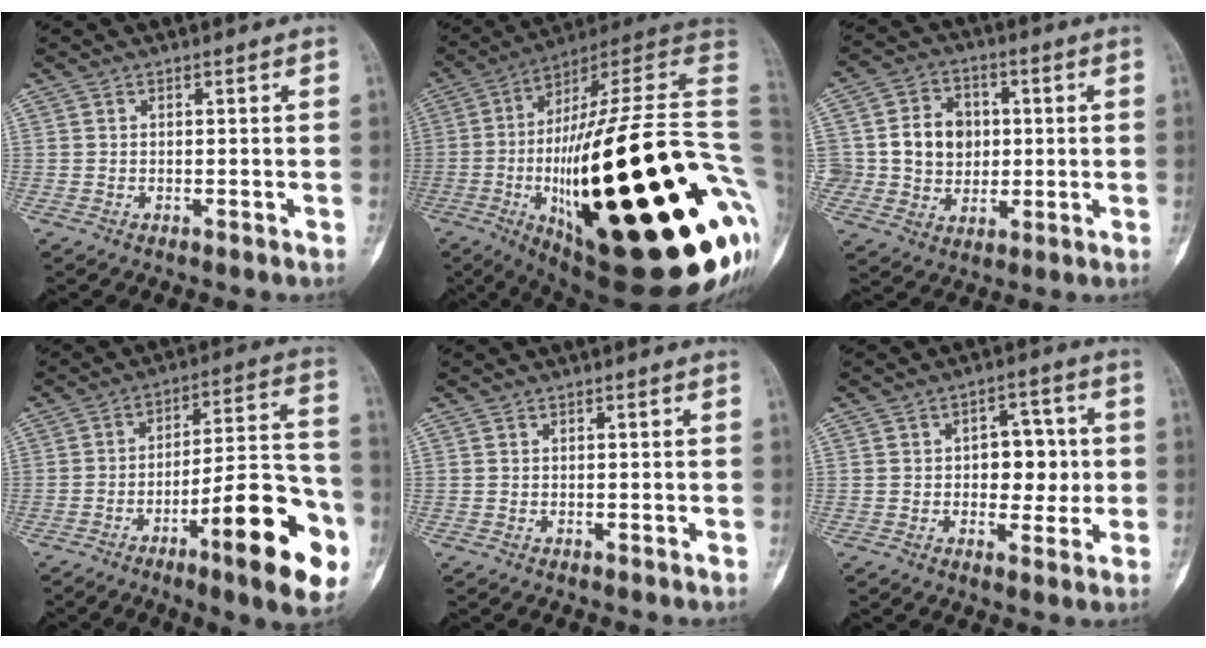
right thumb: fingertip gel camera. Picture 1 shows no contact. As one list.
[{"total": 46.6, "force": [-9.1, 12.9, 43.8], "torque": [-0.578, 0.048, -0.137]}, {"total": 11.3, "force": [1.1, 9.9, 5.3], "torque": [-0.047, 0.006, 0.024]}, {"total": 20.8, "force": [-9.0, 4.8, 18.2], "torque": [-0.239, 0.052, -0.130]}, {"total": 0.0}, {"total": 8.3, "force": [0.2, 5.4, 6.3], "torque": [-0.043, 0.010, 0.004]}]